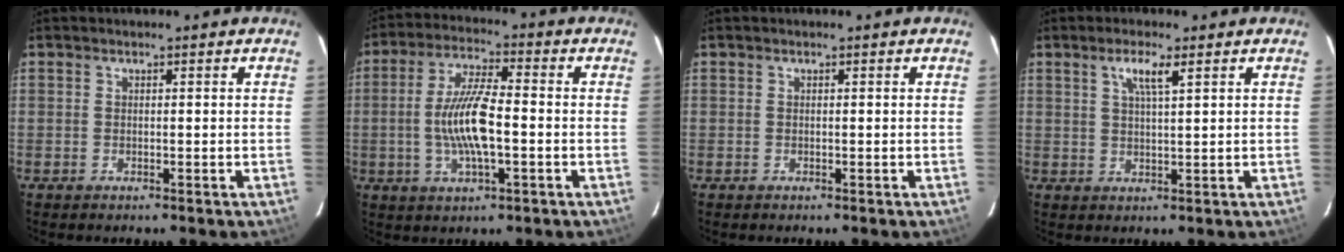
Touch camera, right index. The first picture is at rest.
{"total": 10.8, "force": [-1.7, 2.6, 10.4], "torque": [-0.205, 0.001, -0.033]}
{"total": 0.0}
{"total": 3.8, "force": [2.0, 0.3, 3.2], "torque": [-0.060, 0.003, 0.035]}